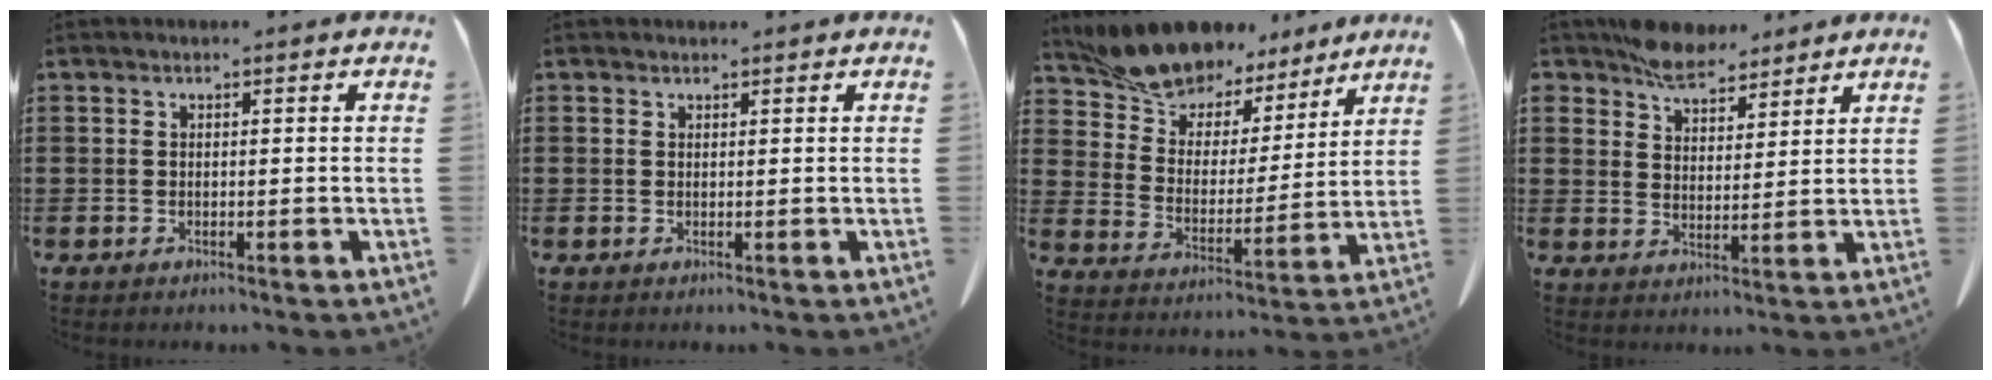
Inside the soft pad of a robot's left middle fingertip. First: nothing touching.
{"total": 0.7, "force": [0.6, 0.3, 0.0], "torque": [-0.001, 0.001, 0.012]}
{"total": 10.3, "force": [9.7, 3.1, 1.4], "torque": [-0.072, -0.066, 0.182]}
{"total": 6.6, "force": [5.8, 2.7, 1.6], "torque": [-0.053, -0.007, 0.111]}